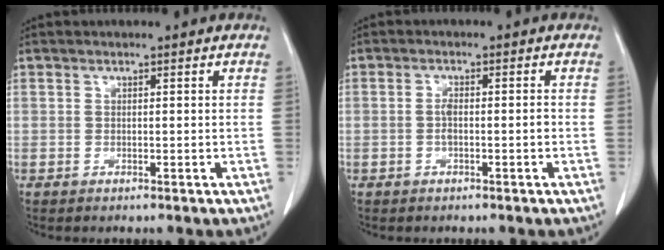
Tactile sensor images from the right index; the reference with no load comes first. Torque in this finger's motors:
{"motor_torque": [0.54, -0.30, 0.24, 0.06]}